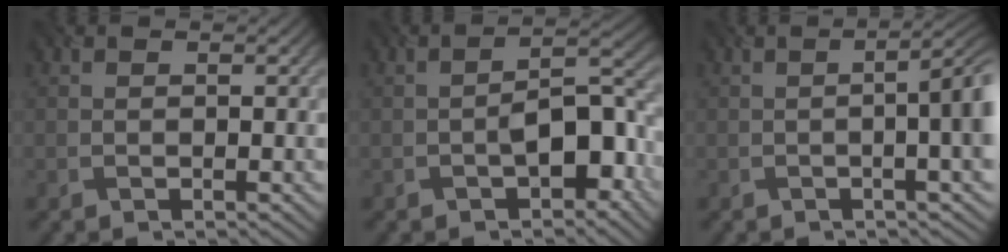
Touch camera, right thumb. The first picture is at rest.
{"total": 6.4, "force": [-2.3, 3.0, 5.2], "torque": [-0.073, 0.010, -0.039]}
{"total": 7.9, "force": [-0.4, 2.5, 7.5], "torque": [-0.085, 0.006, -0.011]}